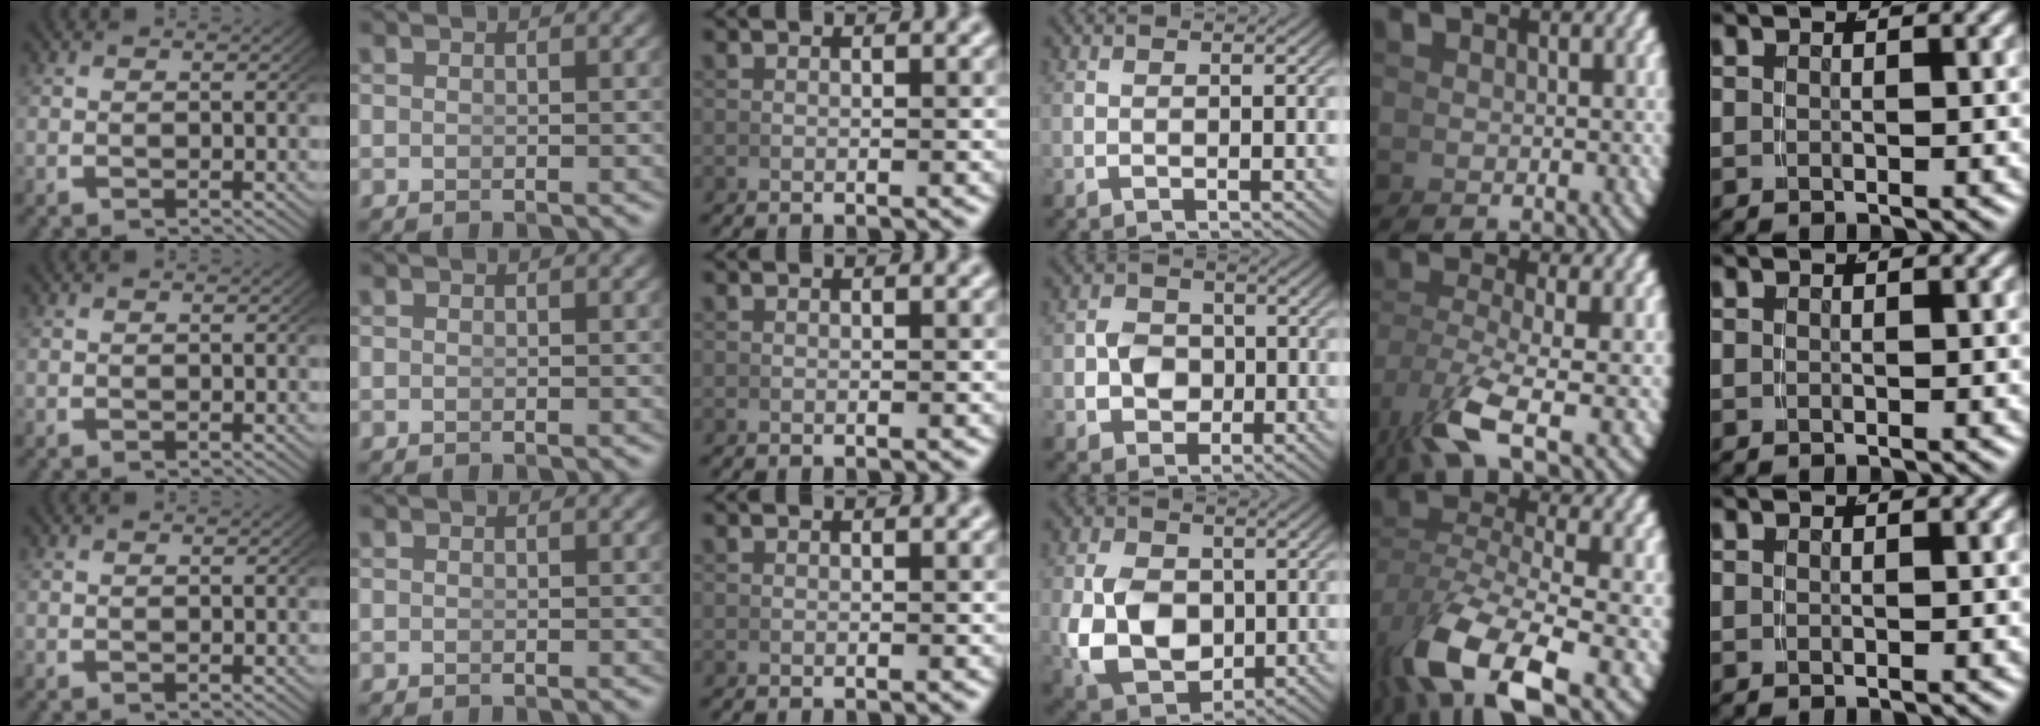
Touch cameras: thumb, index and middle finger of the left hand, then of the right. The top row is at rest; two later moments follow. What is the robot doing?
{"motion": "grasp_and_lifting", "object": "pen"}